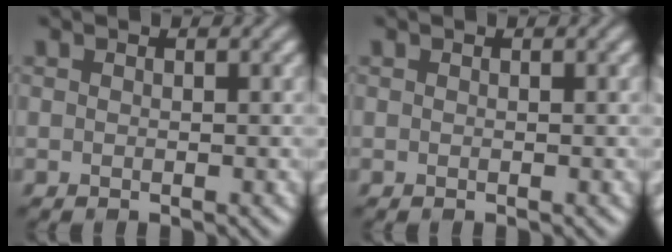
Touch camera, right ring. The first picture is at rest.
{"total": 0.0}